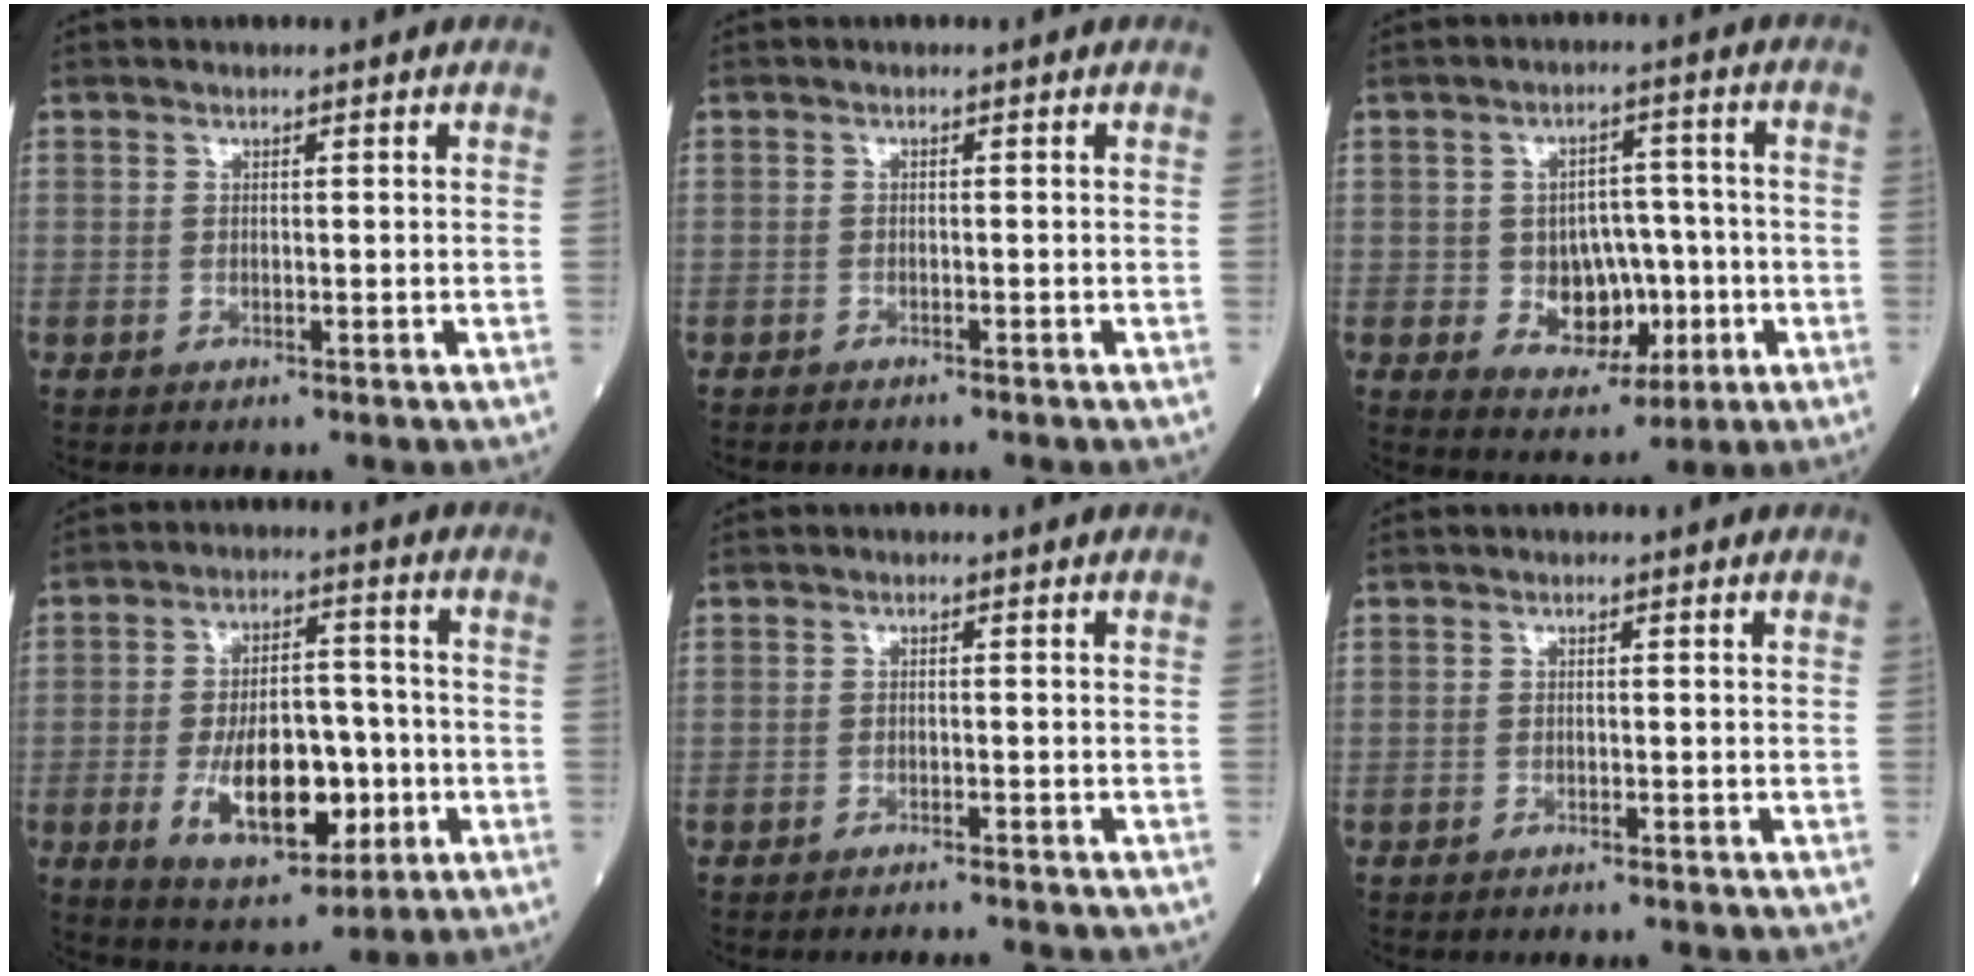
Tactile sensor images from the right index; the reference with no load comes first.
{"total": 2.7, "force": [-2.3, 1.0, 1.1], "torque": [-0.025, -0.006, -0.028]}
{"total": 13.5, "force": [-3.0, 7.6, 10.7], "torque": [-0.190, 0.010, -0.037]}
{"total": 14.8, "force": [-3.7, 7.0, 12.5], "torque": [-0.225, 0.008, -0.051]}
{"total": 4.6, "force": [-4.4, 0.9, 1.2], "torque": [-0.021, -0.002, -0.062]}
{"total": 3.2, "force": [-2.9, 0.9, 1.1], "torque": [-0.021, -0.005, -0.037]}